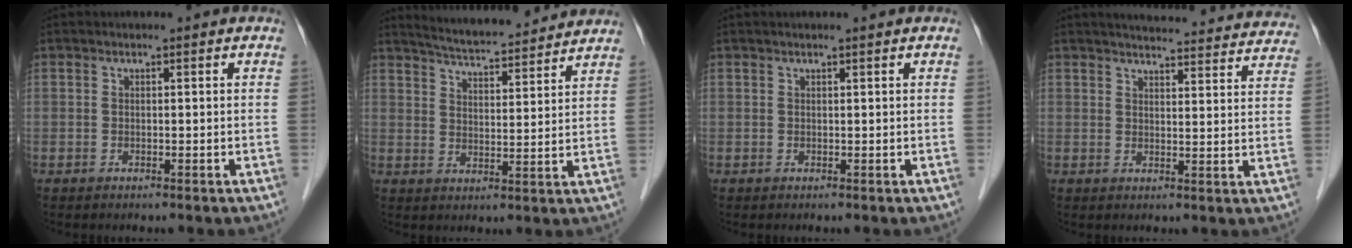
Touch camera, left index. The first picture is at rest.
{"total": 13.1, "force": [12.3, 1.2, 4.4], "torque": [-0.075, 0.011, 0.174]}
{"total": 0.6, "force": [0.4, -0.2, 0.4], "torque": [-0.010, 0.002, 0.013]}
{"total": 21.2, "force": [20.2, 3.3, 5.3], "torque": [-0.058, -0.031, 0.229]}